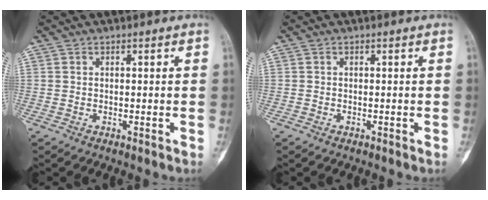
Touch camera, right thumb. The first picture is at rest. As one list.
[{"total": 0.0}]